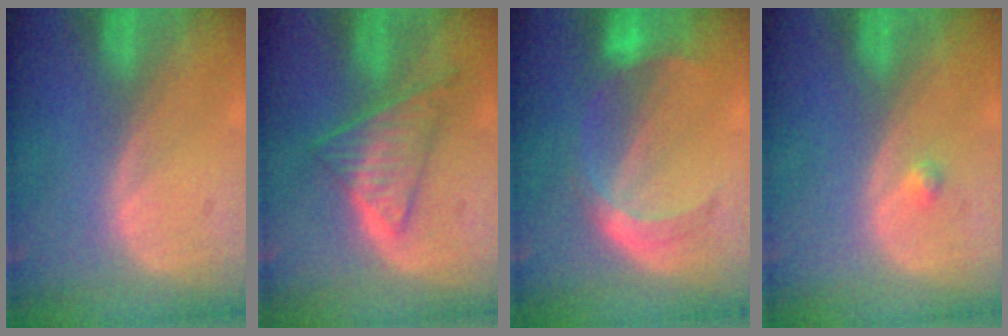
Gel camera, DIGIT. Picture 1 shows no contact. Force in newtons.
{"total": 7.2, "press": 6.3, "slide": 3.6}
{"total": 5.8, "press": 5.3, "slide": 2.3}
{"total": 0.8, "press": 0.8, "slide": 0.1}